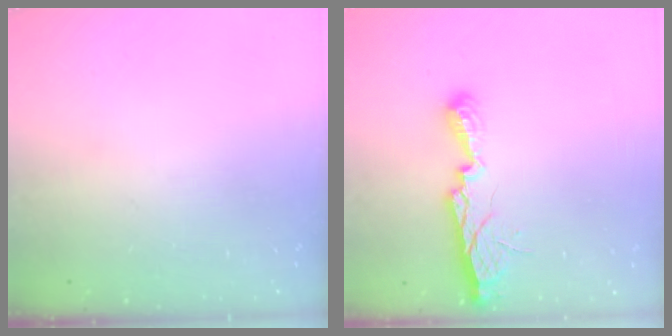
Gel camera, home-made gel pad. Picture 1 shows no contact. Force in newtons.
{"total": 10.1, "press": 10.1, "slide": 0.7}